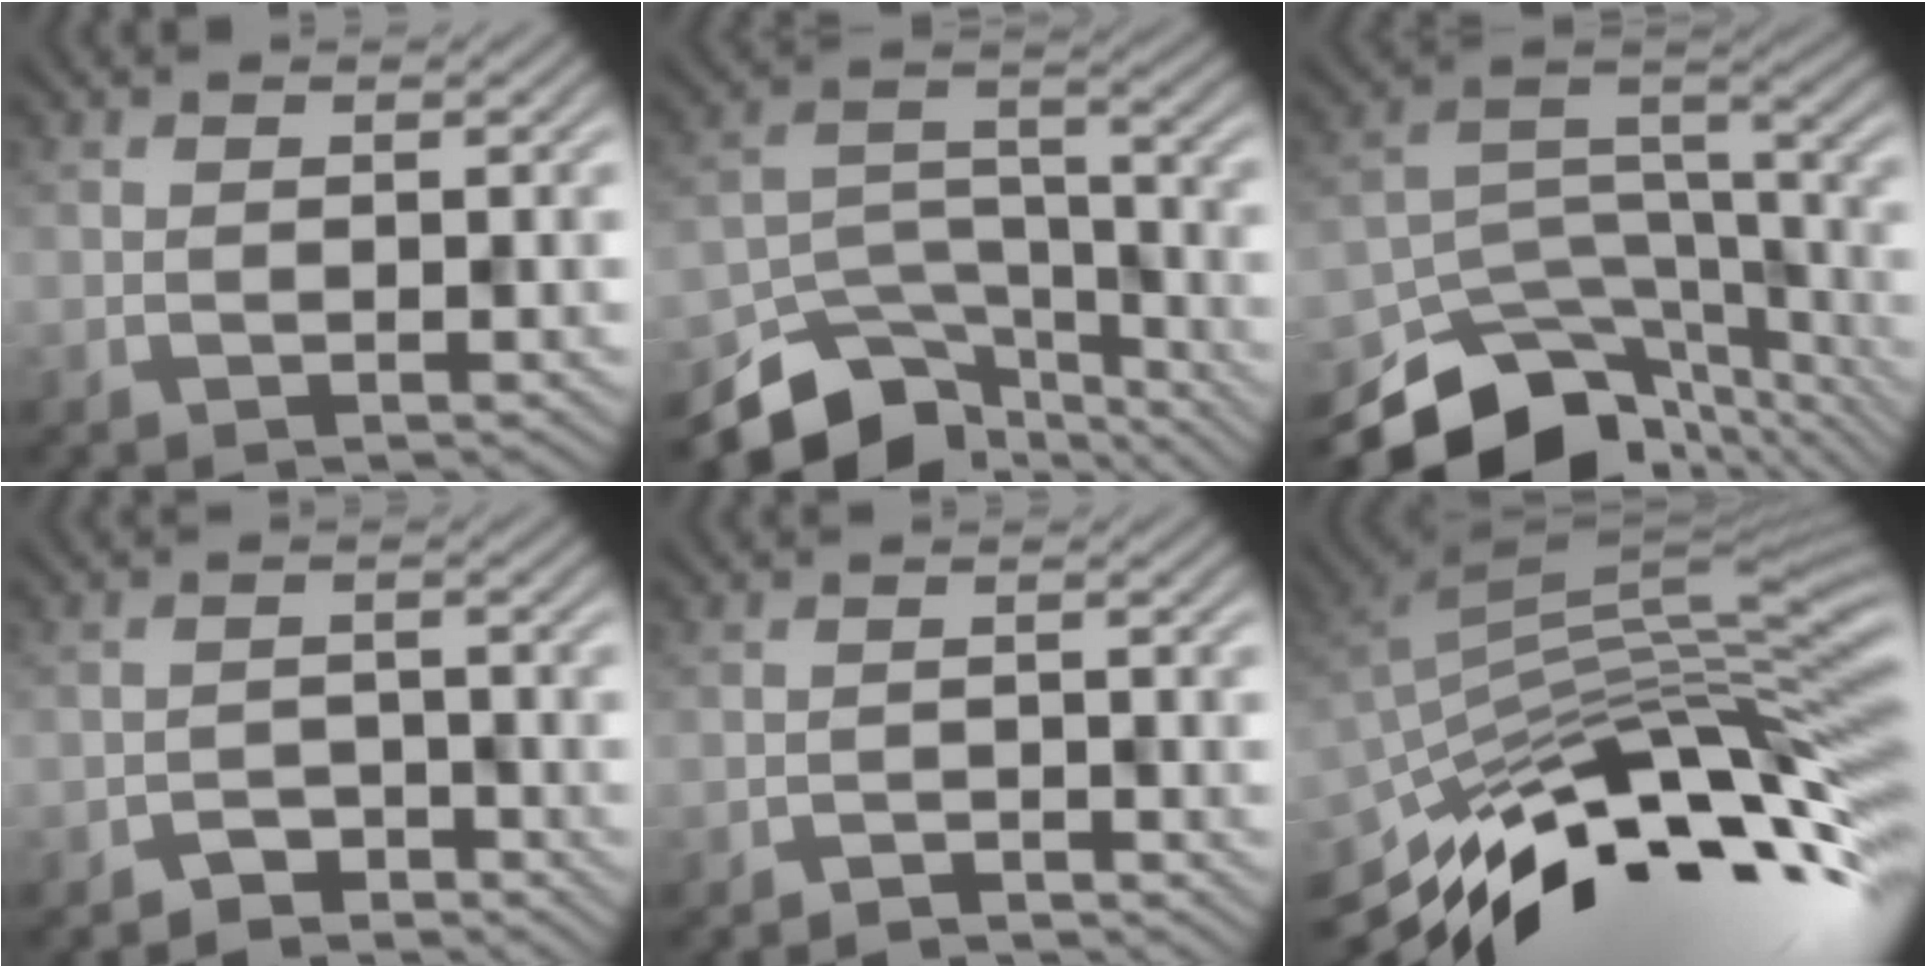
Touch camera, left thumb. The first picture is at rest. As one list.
[{"total": 11.7, "force": [-9.2, 5.1, 5.1], "torque": [-0.104, -0.013, -0.162]}, {"total": 14.1, "force": [-11.0, 6.5, 5.9], "torque": [-0.126, -0.016, -0.162]}, {"total": 3.1, "force": [-2.9, 1.1, 0.6], "torque": [-0.005, 0.005, -0.056]}, {"total": 1.9, "force": [-1.8, 0.3, 0.4], "torque": [-0.003, 0.002, -0.036]}, {"total": 13.6, "force": [-6.7, 4.5, 11.0], "torque": [-0.217, -0.003, -0.120]}]